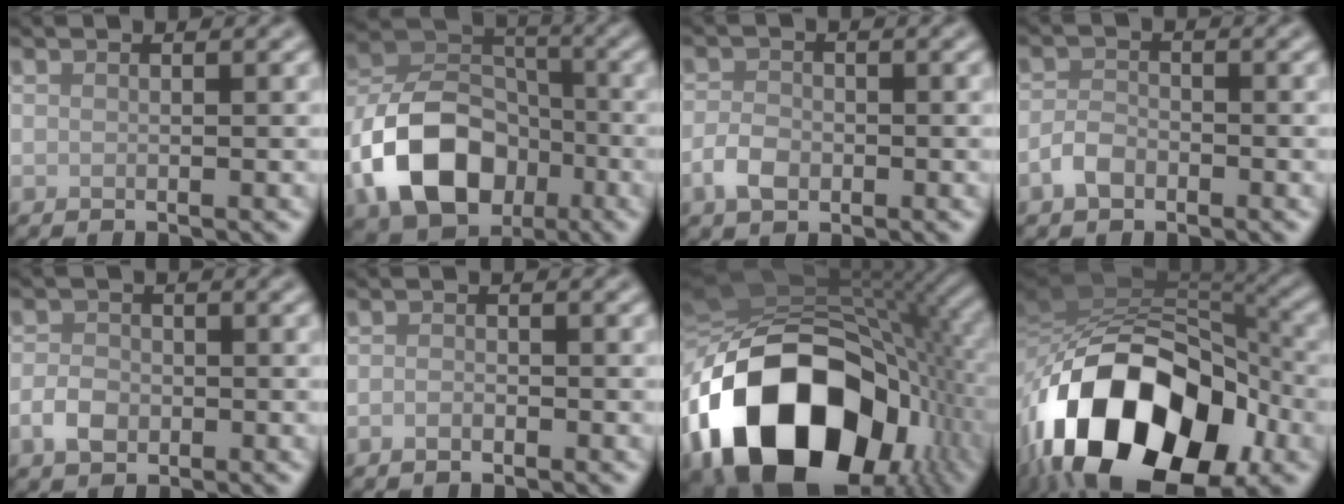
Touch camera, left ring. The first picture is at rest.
{"total": 10.8, "force": [-4.1, 7.5, 6.5], "torque": [-0.123, 0.004, -0.084]}
{"total": 2.5, "force": [-1.0, 1.8, 1.6], "torque": [-0.029, 0.000, -0.024]}
{"total": 2.1, "force": [-1.3, 1.3, 1.1], "torque": [-0.020, 0.003, -0.030]}
{"total": 2.5, "force": [-0.9, 1.8, 1.4], "torque": [-0.025, 0.000, -0.021]}
{"total": 0.9, "force": [-0.5, 0.5, 0.6], "torque": [-0.011, -0.001, -0.011]}
{"total": 19.8, "force": [-6.3, 13.2, 13.4], "torque": [-0.274, -0.044, -0.087]}
{"total": 18.4, "force": [-7.5, 10.6, 13.0], "torque": [-0.233, 0.004, -0.130]}